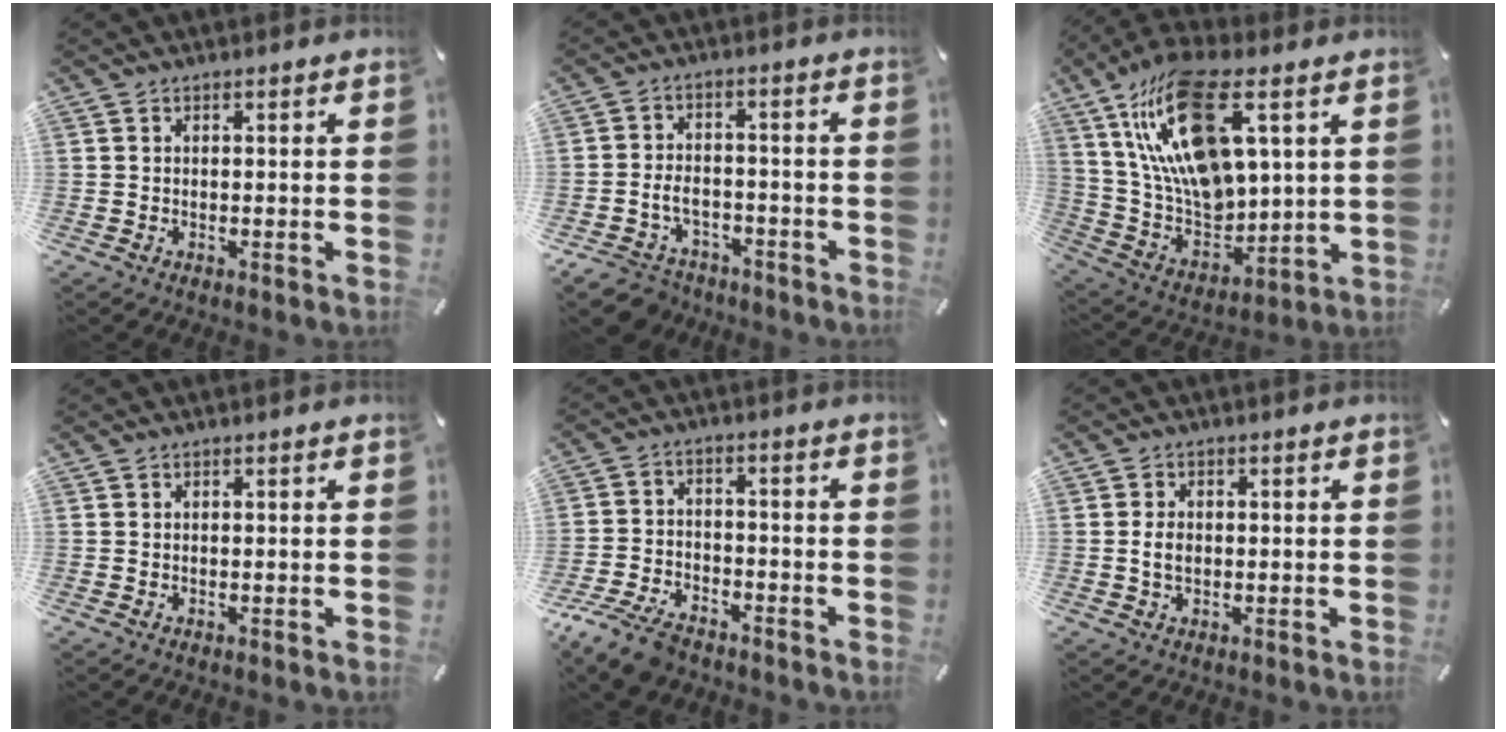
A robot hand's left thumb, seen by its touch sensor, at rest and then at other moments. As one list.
[{"total": 6.8, "force": [-3.3, 4.9, 3.2], "torque": [-0.079, 0.011, -0.065]}, {"total": 21.5, "force": [10.0, 10.6, 15.9], "torque": [-0.339, -0.045, 0.168]}, {"total": 0.0}, {"total": 9.2, "force": [-7.1, 4.2, 4.0], "torque": [-0.078, 0.034, -0.134]}, {"total": 3.2, "force": [-0.2, 2.1, 2.3], "torque": [-0.052, 0.002, -0.006]}]